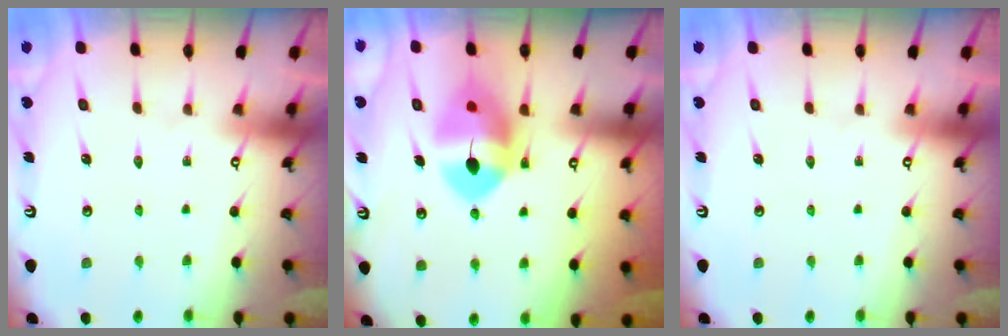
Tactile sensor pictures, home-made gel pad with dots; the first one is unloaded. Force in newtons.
{"total": 11.5, "press": 11.4, "slide": 2.0}
{"total": 0.0}